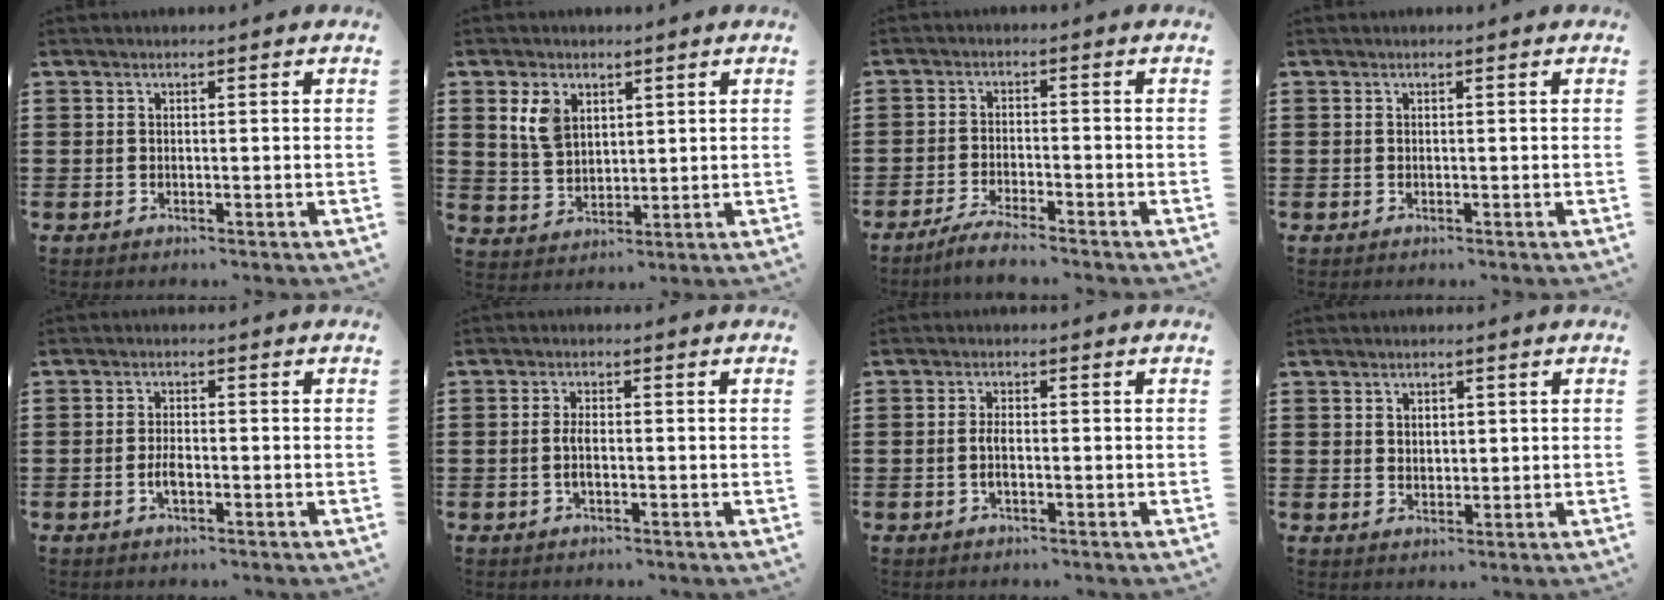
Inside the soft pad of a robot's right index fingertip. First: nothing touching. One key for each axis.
{"total": 5.6, "fx": 2.6, "fy": 3.7, "fz": 3.3, "tx": -0.086, "ty": 0.009, "tz": 0.047}
{"total": 3.1, "fx": -2.9, "fy": -0.1, "fz": 1.1, "tx": -0.020, "ty": 0.001, "tz": -0.057}
{"total": 0.0}
{"total": 2.7, "fx": -0.9, "fy": 1.1, "fz": 2.3, "tx": -0.050, "ty": 0.000, "tz": -0.020}
{"total": 2.4, "fx": -0.4, "fy": 0.6, "fz": 2.3, "tx": -0.058, "ty": -0.008, "tz": -0.011}
{"total": 2.2, "fx": -0.4, "fy": 0.5, "fz": 2.1, "tx": -0.048, "ty": -0.005, "tz": -0.008}
{"total": 1.8, "fx": 1.1, "fy": 1.3, "fz": 0.7, "tx": -0.016, "ty": 0.007, "tz": 0.019}